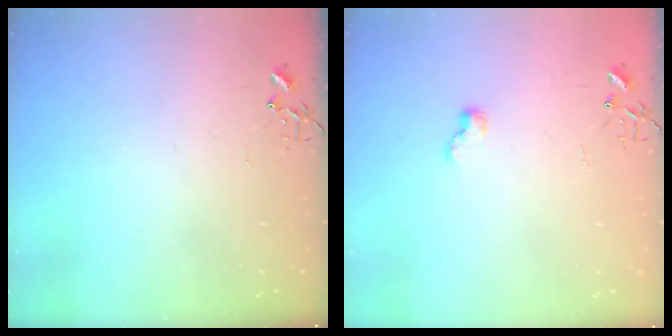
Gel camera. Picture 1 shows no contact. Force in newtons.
{"total": 6.1, "press": 6.0, "slide": 0.7}